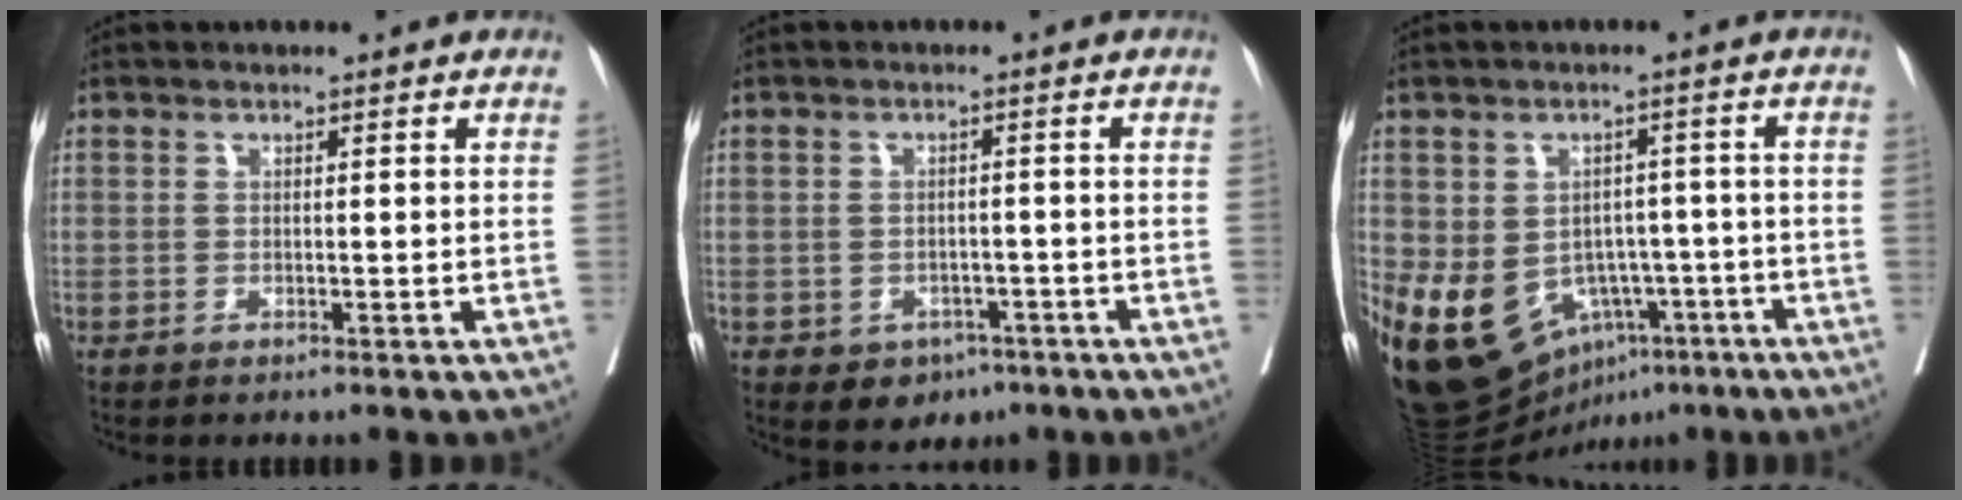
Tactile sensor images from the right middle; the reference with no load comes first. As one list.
[{"total": 4.2, "force": [-2.3, 3.2, 1.4], "torque": [-0.012, 0.006, -0.022]}, {"total": 14.8, "force": [-6.0, 11.2, 7.7], "torque": [-0.143, 0.015, -0.073]}]